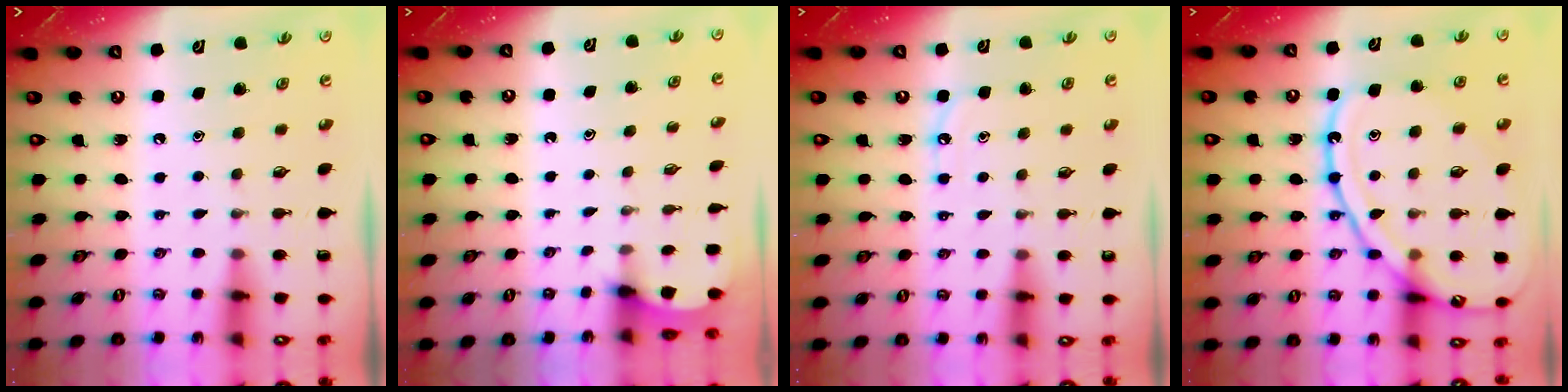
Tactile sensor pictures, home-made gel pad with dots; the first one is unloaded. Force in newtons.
{"total": 1.0, "press": 0.9, "slide": 0.1}
{"total": 4.4, "press": 4.4, "slide": 0.5}
{"total": 16.7, "press": 16.7, "slide": 1.3}